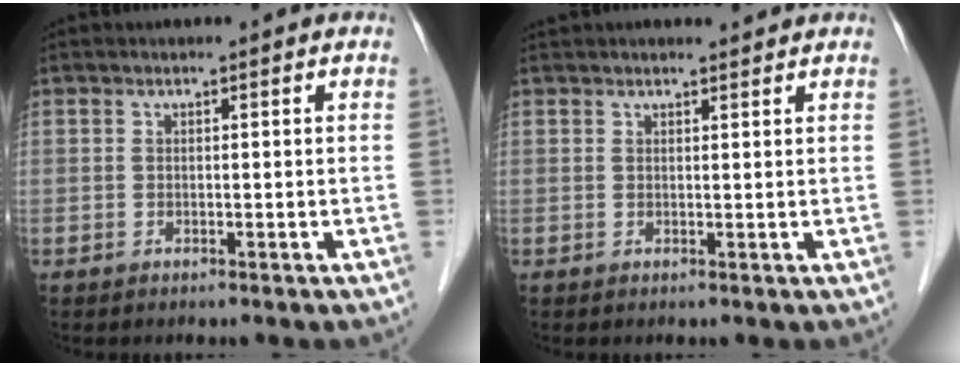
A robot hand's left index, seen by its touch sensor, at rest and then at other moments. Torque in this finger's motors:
{"motor_torque": [0.44, -0.46, 0.00, 0.00]}